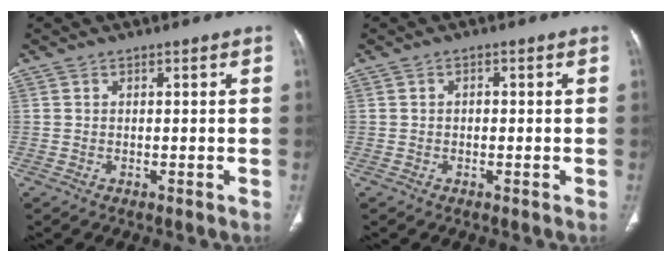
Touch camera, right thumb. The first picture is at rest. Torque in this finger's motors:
{"motor_torque": [-0.38, 0.25, 0.18, 0.36, 0.07]}